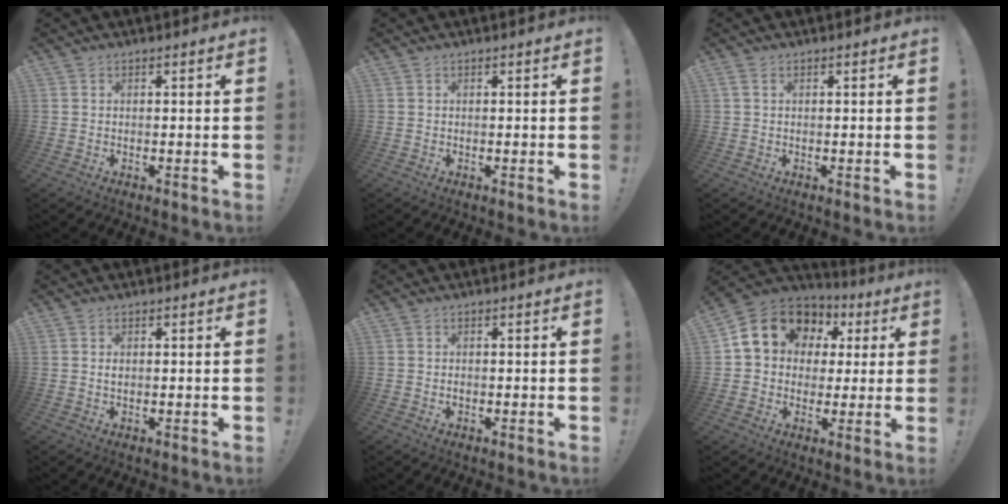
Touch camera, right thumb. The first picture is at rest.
{"total": 0.0}
{"total": 1.3, "force": [0.4, 0.7, 1.0], "torque": [-0.022, 0.003, 0.009]}
{"total": 0.9, "force": [0.1, 0.7, 0.7], "torque": [-0.007, 0.000, 0.000]}
{"total": 0.8, "force": [-0.3, 0.6, 0.3], "torque": [-0.007, 0.002, -0.006]}
{"total": 14.0, "force": [5.8, 11.1, 6.4], "torque": [-0.094, -0.027, 0.116]}